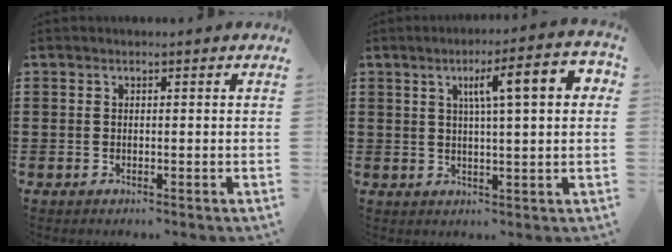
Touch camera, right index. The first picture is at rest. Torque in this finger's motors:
{"motor_torque": [0.76, 0.01, 0.34, 0.08]}